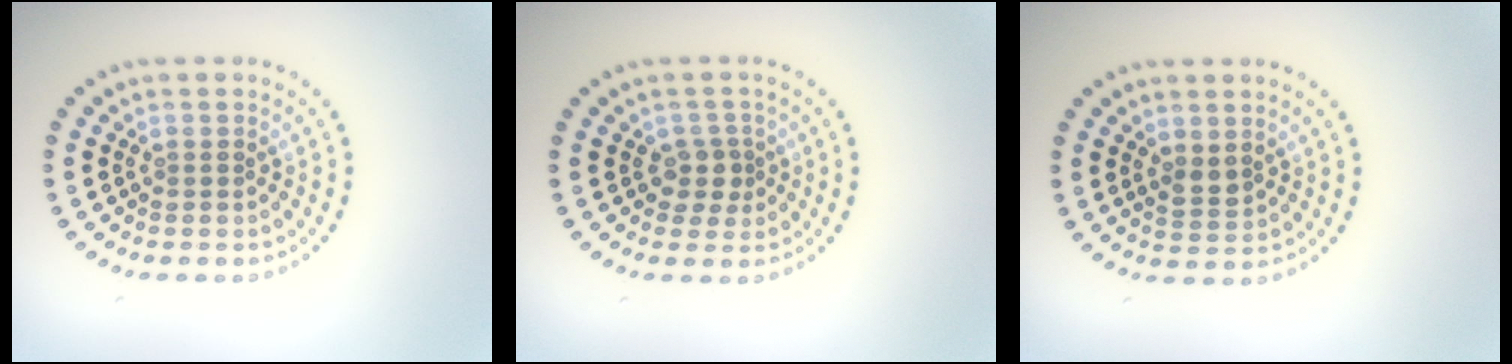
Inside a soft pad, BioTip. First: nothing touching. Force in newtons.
{"total": 1.9, "press": 1.6, "slide": 1.0}
{"total": 1.5, "press": 1.4, "slide": 0.6}